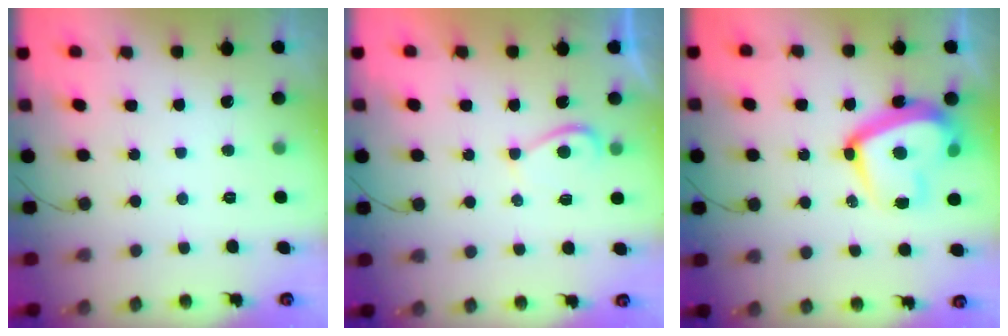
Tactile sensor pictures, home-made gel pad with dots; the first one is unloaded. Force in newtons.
{"total": 2.3, "press": 2.3, "slide": 0.5}
{"total": 18.5, "press": 18.5, "slide": 1.3}